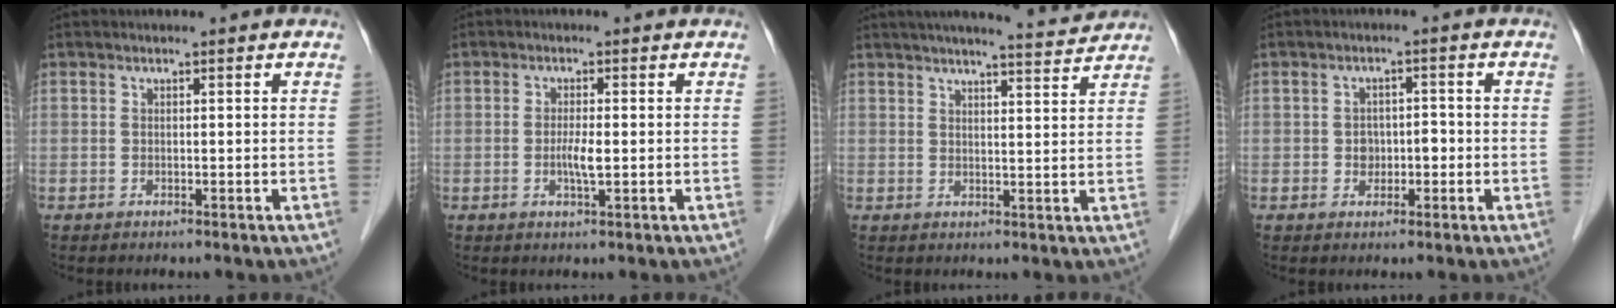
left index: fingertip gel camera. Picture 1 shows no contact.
{"total": 2.5, "force": [-0.4, 0.2, 2.4], "torque": [-0.049, -0.005, -0.007]}
{"total": 9.2, "force": [8.7, -0.3, 3.2], "torque": [-0.049, 0.005, 0.109]}
{"total": 2.8, "force": [-0.7, 2.1, 1.7], "torque": [-0.022, 0.011, -0.007]}